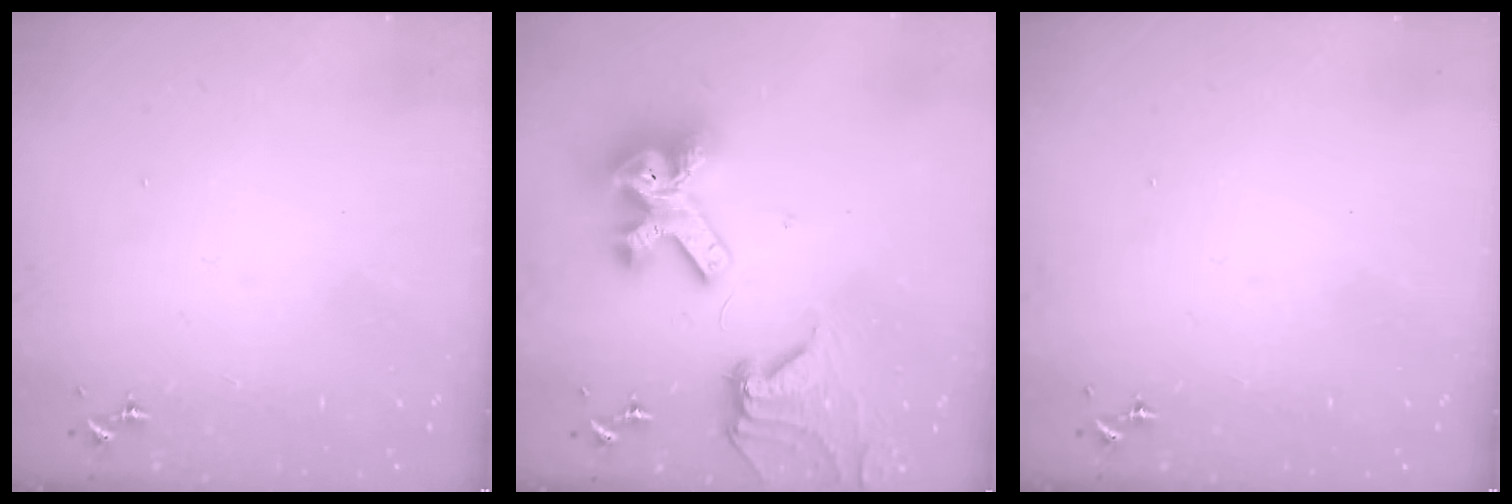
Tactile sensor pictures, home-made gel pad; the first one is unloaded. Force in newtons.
{"total": 17.8, "press": 17.7, "slide": 2.0}
{"total": 0.0}